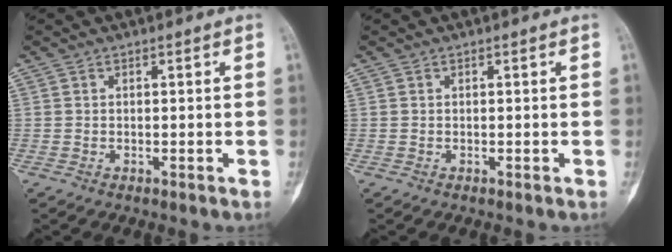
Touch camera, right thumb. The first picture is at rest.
{"total": 0.0}